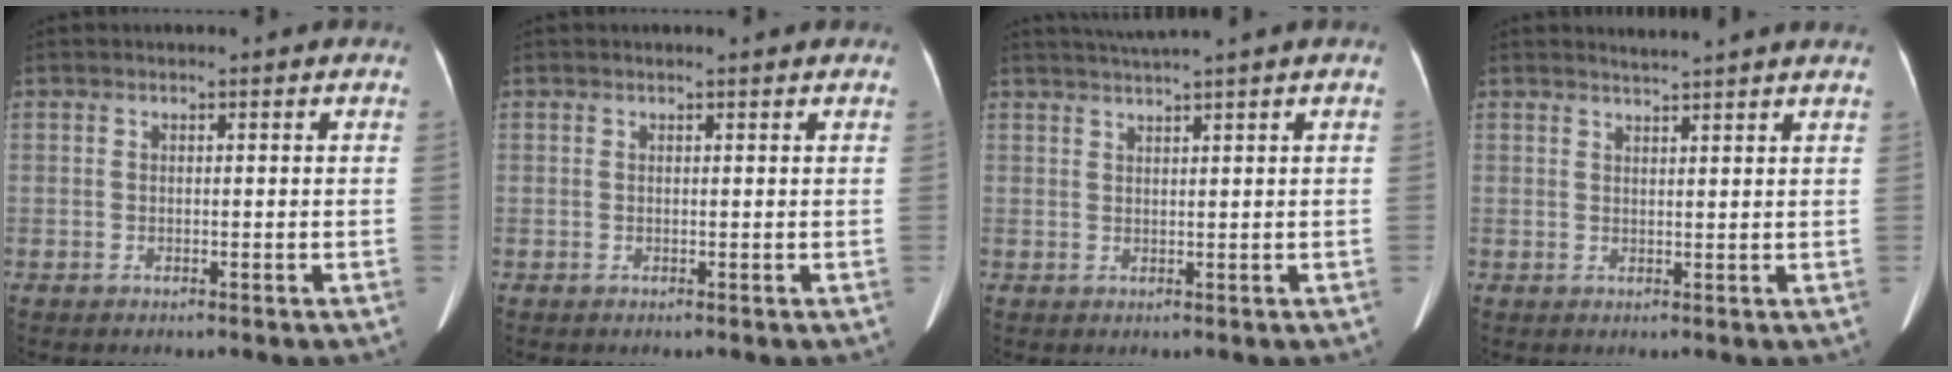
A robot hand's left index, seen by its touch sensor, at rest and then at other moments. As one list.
[{"total": 0.7, "force": [0.7, -0.1, 0.1], "torque": [-0.006, -0.002, 0.007]}, {"total": 3.7, "force": [3.0, -1.4, 1.6], "torque": [-0.026, 0.010, 0.057]}, {"total": 3.8, "force": [3.6, -0.8, 1.0], "torque": [-0.016, 0.009, 0.043]}]